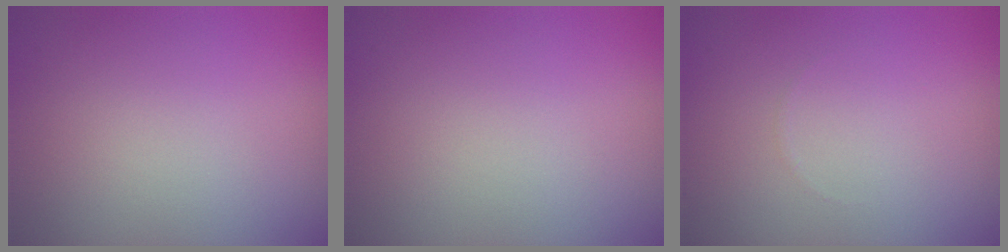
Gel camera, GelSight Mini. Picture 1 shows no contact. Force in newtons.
{"total": 0.0}
{"total": 0.0}